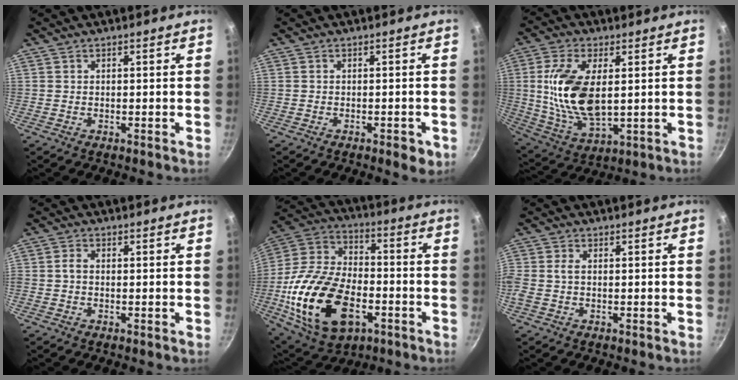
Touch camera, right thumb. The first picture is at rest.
{"total": 2.8, "force": [-1.3, 1.1, 2.2], "torque": [-0.026, 0.002, -0.016]}
{"total": 15.8, "force": [1.7, 7.9, 13.5], "torque": [-0.270, -0.014, 0.043]}
{"total": 1.7, "force": [-0.3, 1.0, 1.4], "torque": [-0.025, 0.002, -0.010]}
{"total": 25.4, "force": [-7.4, 15.1, 19.0], "torque": [-0.361, 0.021, -0.117]}
{"total": 2.7, "force": [-0.1, 1.4, 2.3], "torque": [-0.069, 0.001, -0.004]}